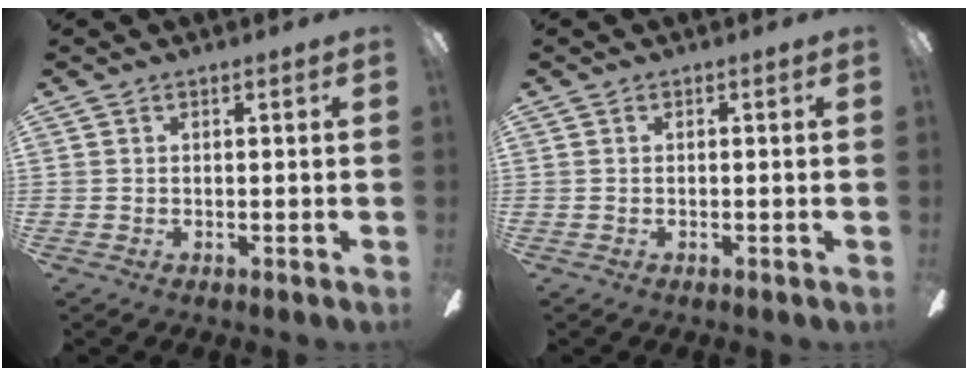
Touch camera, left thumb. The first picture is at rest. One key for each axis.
{"total": 0.0}